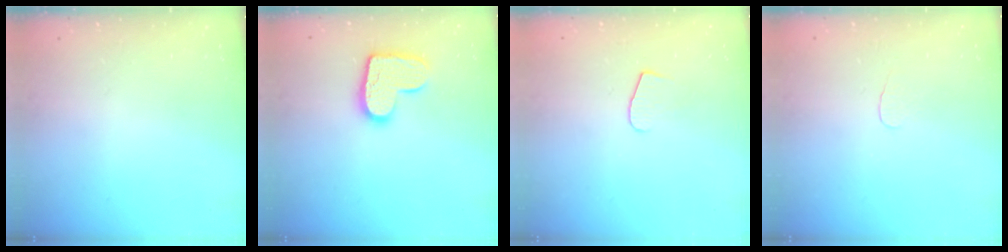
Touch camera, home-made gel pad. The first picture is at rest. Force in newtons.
{"total": 12.8, "press": 12.8, "slide": 0.8}
{"total": 5.5, "press": 5.5, "slide": 0.5}
{"total": 2.8, "press": 2.7, "slide": 0.3}